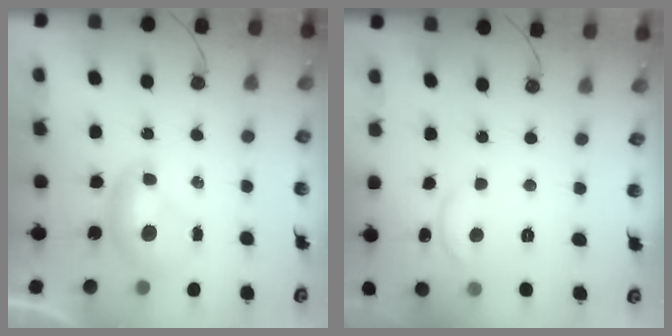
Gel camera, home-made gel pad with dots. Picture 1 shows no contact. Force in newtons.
{"total": 1.2, "press": 1.2, "slide": 0.3}